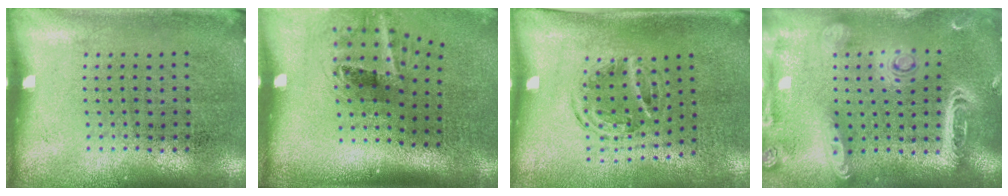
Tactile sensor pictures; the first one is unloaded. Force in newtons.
{"total": 2.2, "press": 1.3, "slide": 1.7}
{"total": 0.9, "press": 0.9, "slide": 0.1}
{"total": 3.0, "press": 2.5, "slide": 1.6}